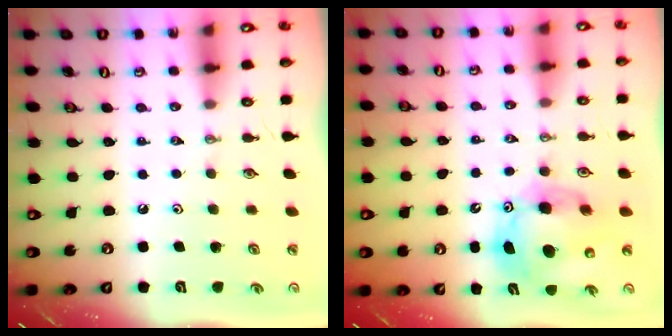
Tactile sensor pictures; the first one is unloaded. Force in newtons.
{"total": 13.9, "press": 13.8, "slide": 2.1}